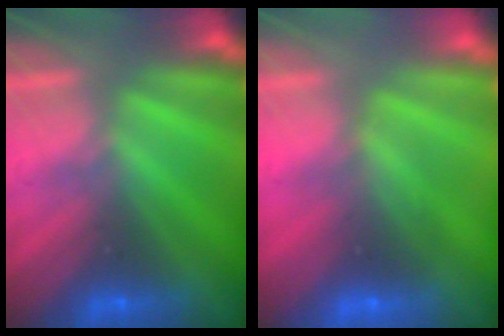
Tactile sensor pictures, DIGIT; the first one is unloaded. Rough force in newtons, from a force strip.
{"total": 2.5}